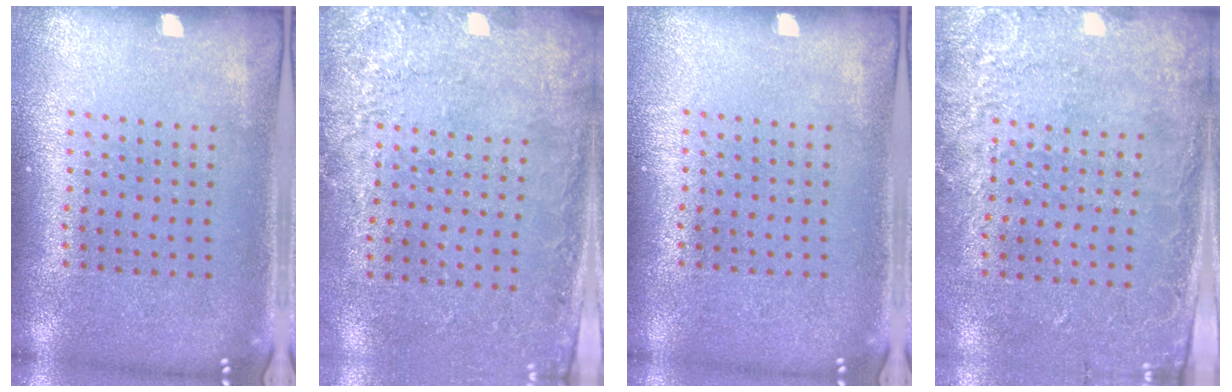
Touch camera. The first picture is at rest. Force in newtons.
{"total": 2.7, "press": 2.0, "slide": 1.9}
{"total": 0.0}
{"total": 2.6, "press": 1.9, "slide": 1.8}